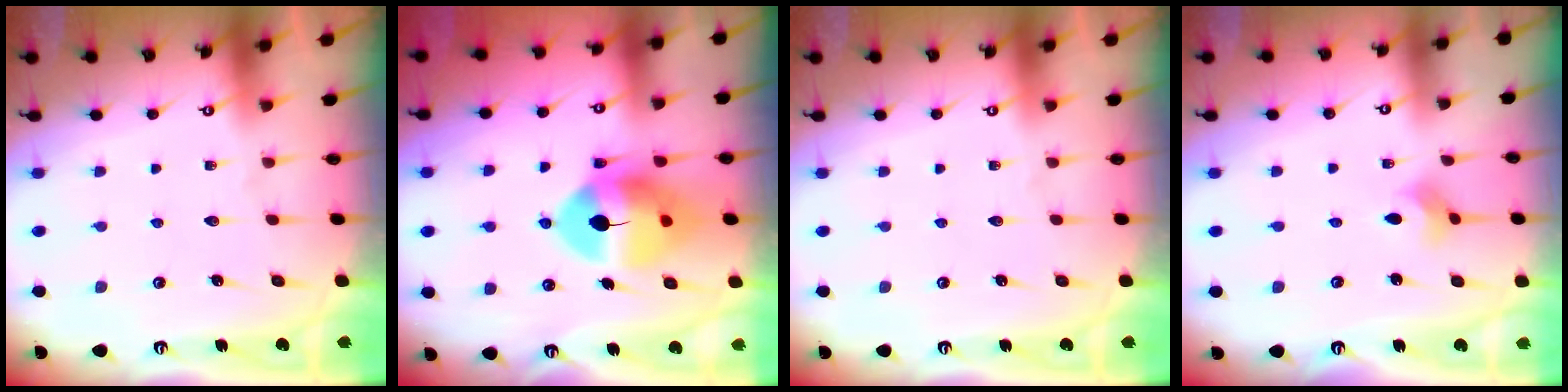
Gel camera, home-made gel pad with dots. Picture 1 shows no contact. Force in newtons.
{"total": 12.4, "press": 12.2, "slide": 2.2}
{"total": 0.0}
{"total": 2.6, "press": 2.6, "slide": 0.5}